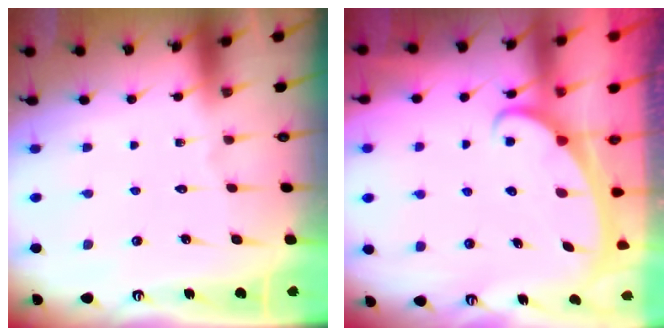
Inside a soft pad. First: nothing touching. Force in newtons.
{"total": 2.2, "press": 2.2, "slide": 0.4}